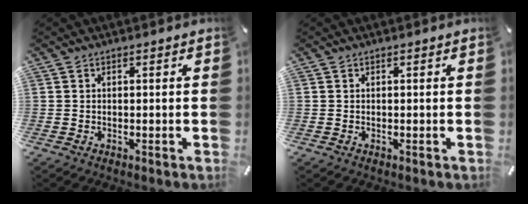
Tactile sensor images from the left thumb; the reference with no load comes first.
{"total": 0.0}